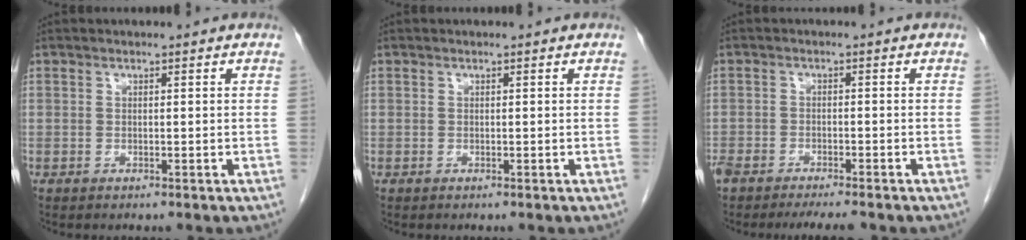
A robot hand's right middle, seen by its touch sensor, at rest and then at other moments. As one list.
[{"total": 0.0}, {"total": 7.4, "force": [-6.2, 1.5, 3.8], "torque": [-0.062, -0.006, -0.099]}]